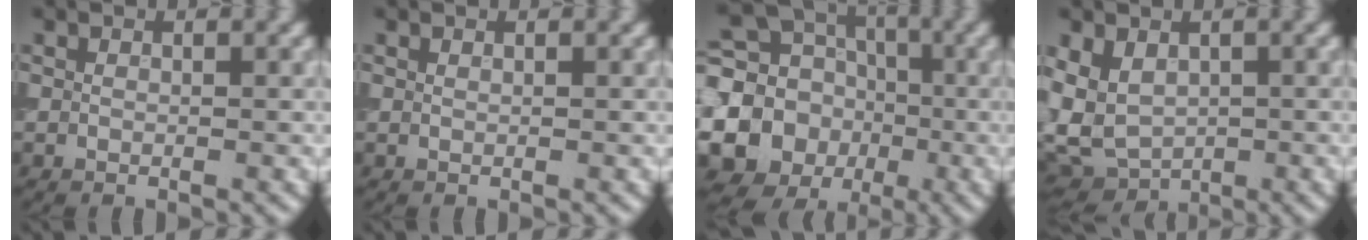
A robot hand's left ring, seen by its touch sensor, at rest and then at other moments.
{"total": 0.0}
{"total": 15.8, "force": [-2.4, 14.8, 5.2], "torque": [-0.124, -0.016, -0.068]}
{"total": 5.2, "force": [0.1, 3.9, 3.4], "torque": [-0.074, -0.004, -0.002]}